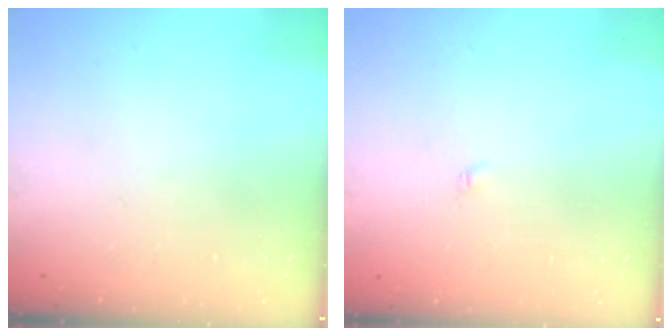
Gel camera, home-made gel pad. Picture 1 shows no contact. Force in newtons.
{"total": 1.8, "press": 1.7, "slide": 0.3}